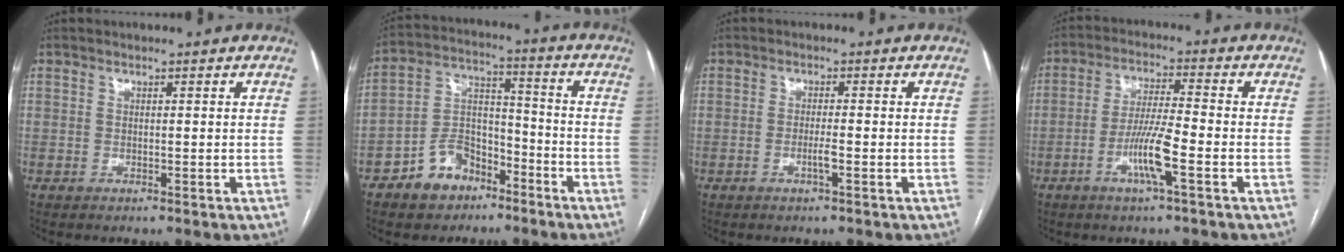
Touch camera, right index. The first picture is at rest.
{"total": 9.6, "force": [-6.0, 6.1, 4.3], "torque": [-0.087, 0.025, -0.103]}
{"total": 2.1, "force": [-0.8, -0.1, 1.9], "torque": [-0.037, -0.001, -0.015]}
{"total": 7.7, "force": [-3.0, 0.1, 7.1], "torque": [-0.136, -0.004, -0.058]}